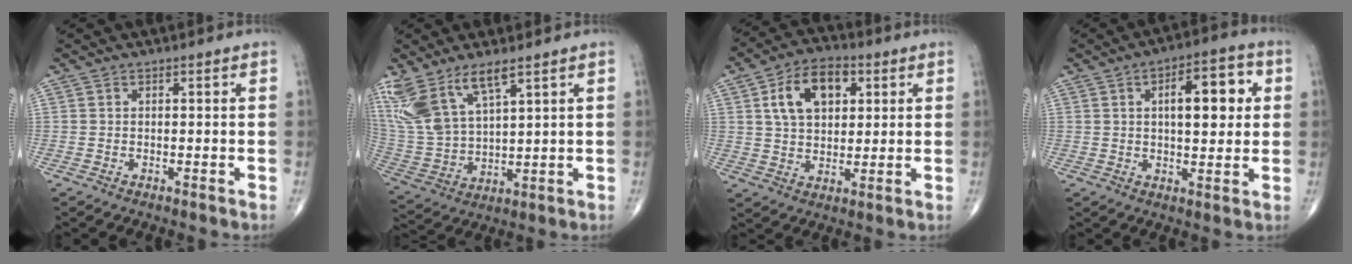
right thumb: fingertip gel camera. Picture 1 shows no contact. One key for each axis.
{"total": 13.2, "fx": 8.3, "fy": 4.7, "fz": 9.1, "tx": -0.198, "ty": -0.027, "tz": 0.185}
{"total": 11.9, "fx": 3.9, "fy": 7.4, "fz": 8.5, "tx": -0.123, "ty": 0.002, "tz": 0.063}
{"total": 11.6, "fx": 2.6, "fy": 5.0, "fz": 10.1, "tx": -0.120, "ty": 0.009, "tz": 0.035}